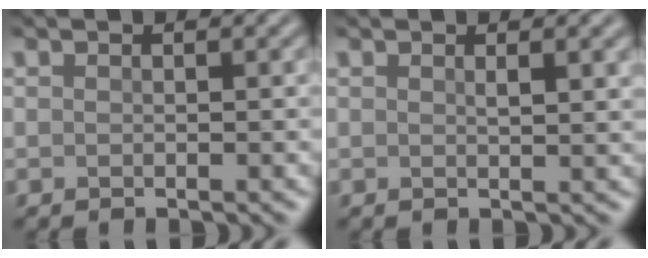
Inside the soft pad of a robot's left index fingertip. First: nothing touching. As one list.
[{"total": 1.7, "force": [0.7, 0.5, 1.5], "torque": [-0.013, 0.002, 0.008]}]